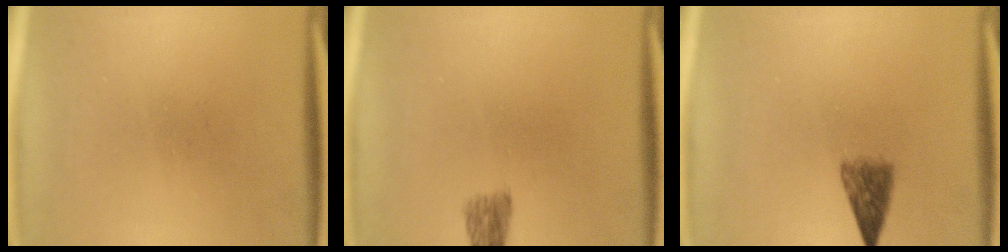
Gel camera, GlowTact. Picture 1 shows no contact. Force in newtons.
{"total": 2.5}
{"total": 3.5}